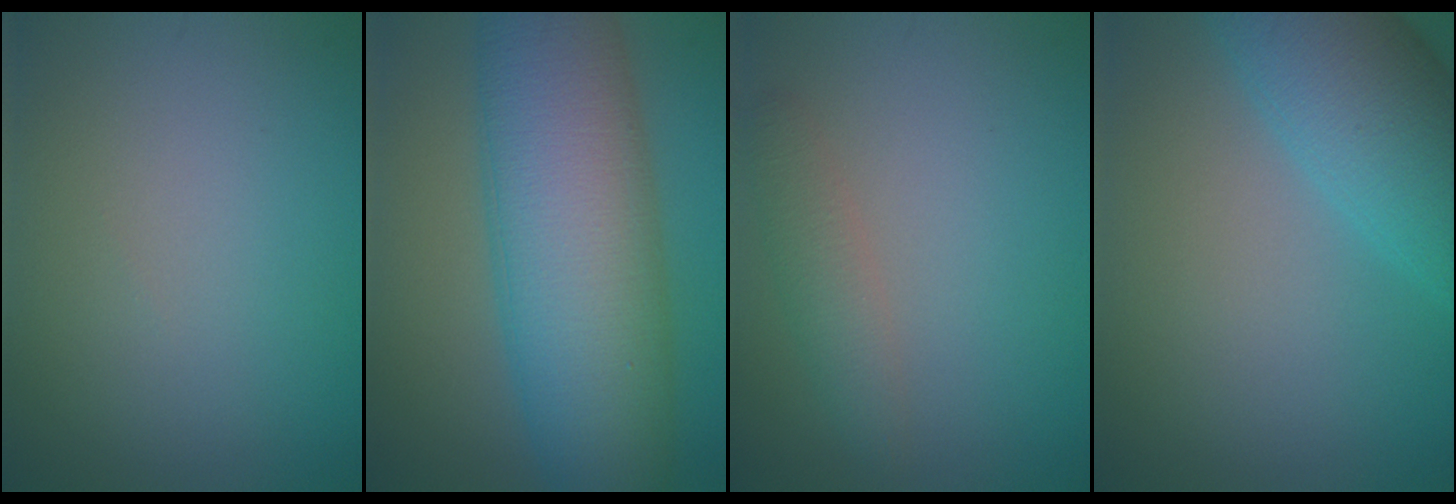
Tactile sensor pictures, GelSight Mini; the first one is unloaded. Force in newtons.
{"total": 13.0, "press": 13.0, "slide": 0.1}
{"total": 2.1, "press": 2.1, "slide": 0.1}
{"total": 7.7, "press": 7.7, "slide": 0.3}